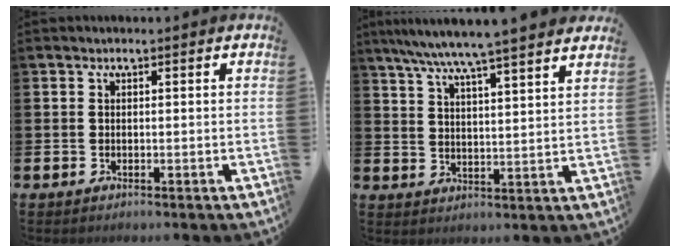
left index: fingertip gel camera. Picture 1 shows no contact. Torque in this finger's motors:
{"motor_torque": [0.34, -0.48, 1.05, 0.21]}